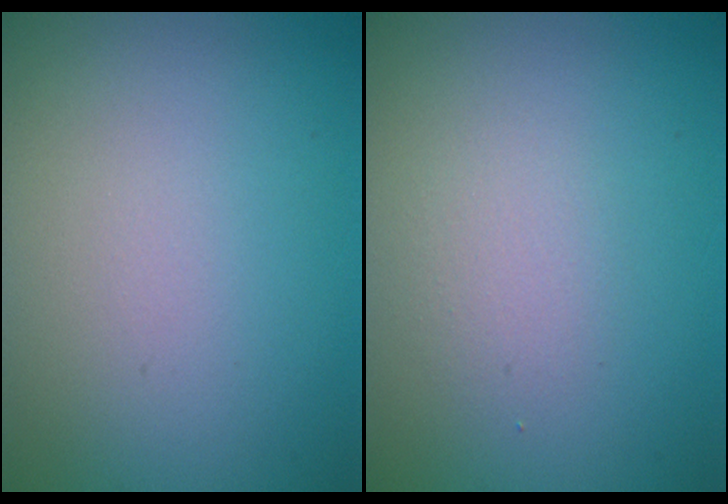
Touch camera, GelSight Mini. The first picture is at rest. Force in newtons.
{"total": 1.5, "press": 1.5, "slide": 0.1}